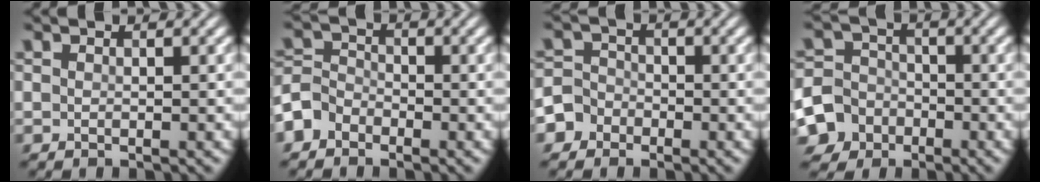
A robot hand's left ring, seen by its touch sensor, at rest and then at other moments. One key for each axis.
{"total": 2.8, "fx": -1.8, "fy": 2.0, "fz": 0.8, "tx": -0.020, "ty": 0.007, "tz": -0.047}
{"total": 2.8, "fx": -1.6, "fy": 2.2, "fz": 0.3, "tx": 0.016, "ty": 0.004, "tz": -0.037}
{"total": 6.3, "fx": -3.3, "fy": 5.3, "fz": 1.0, "tx": -0.007, "ty": -0.009, "tz": -0.084}